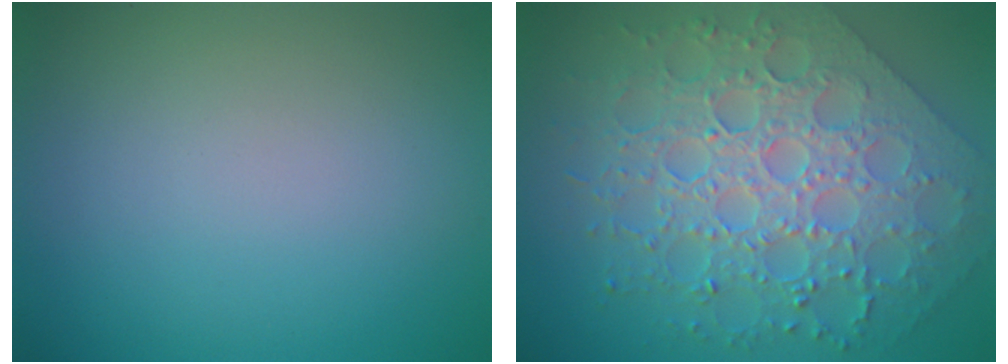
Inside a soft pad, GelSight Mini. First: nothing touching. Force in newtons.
{"total": 7.7, "press": 6.3, "slide": 4.3}